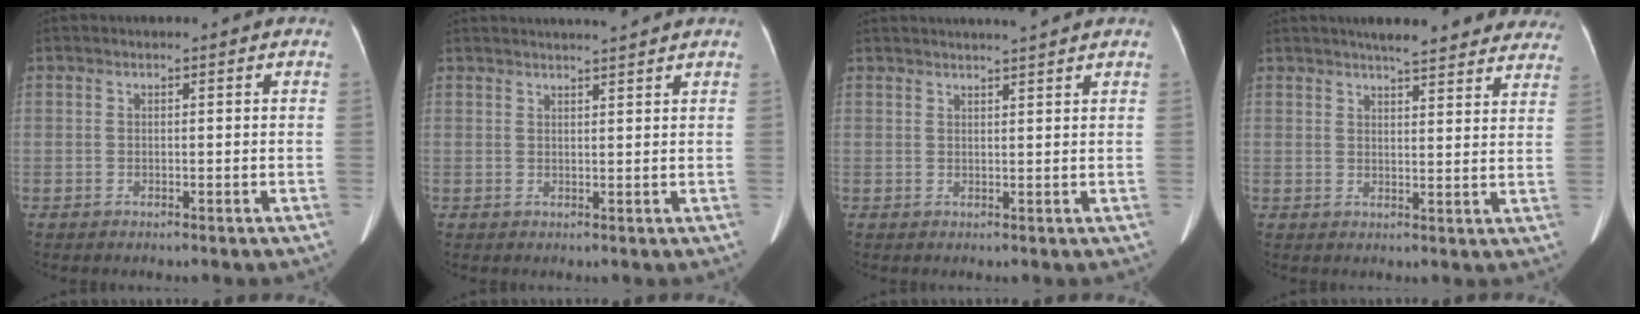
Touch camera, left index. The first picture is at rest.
{"total": 5.3, "force": [4.9, -0.7, 2.0], "torque": [-0.026, 0.015, 0.063]}
{"total": 5.4, "force": [4.8, -0.7, 2.2], "torque": [-0.030, 0.016, 0.061]}
{"total": 16.4, "force": [14.5, 2.9, 7.1], "torque": [-0.076, 0.008, 0.165]}